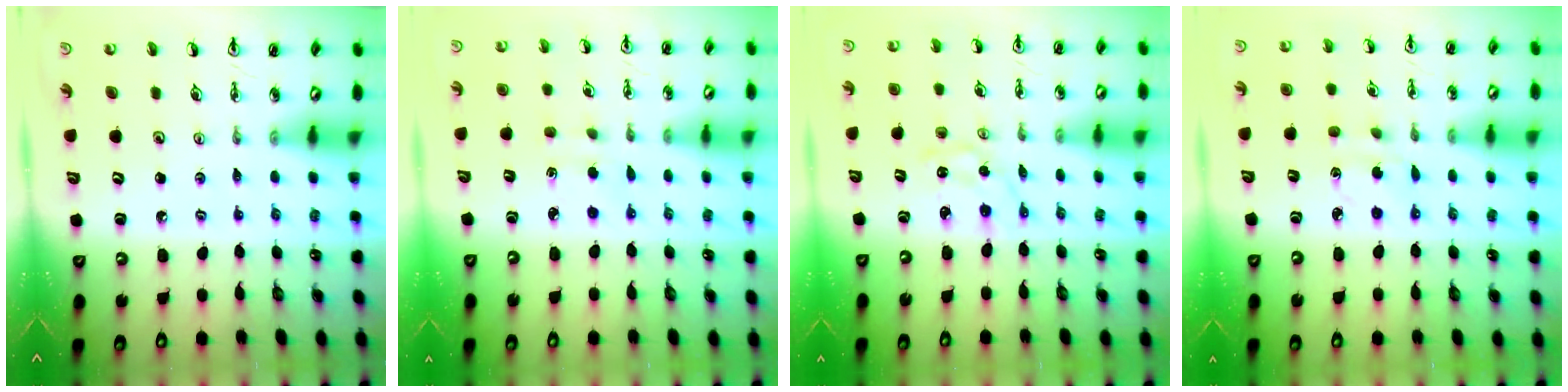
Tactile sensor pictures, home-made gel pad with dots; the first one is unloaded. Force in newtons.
{"total": 1.6, "press": 1.5, "slide": 0.5}
{"total": 1.7, "press": 1.7, "slide": 0.3}
{"total": 3.6, "press": 3.5, "slide": 0.7}